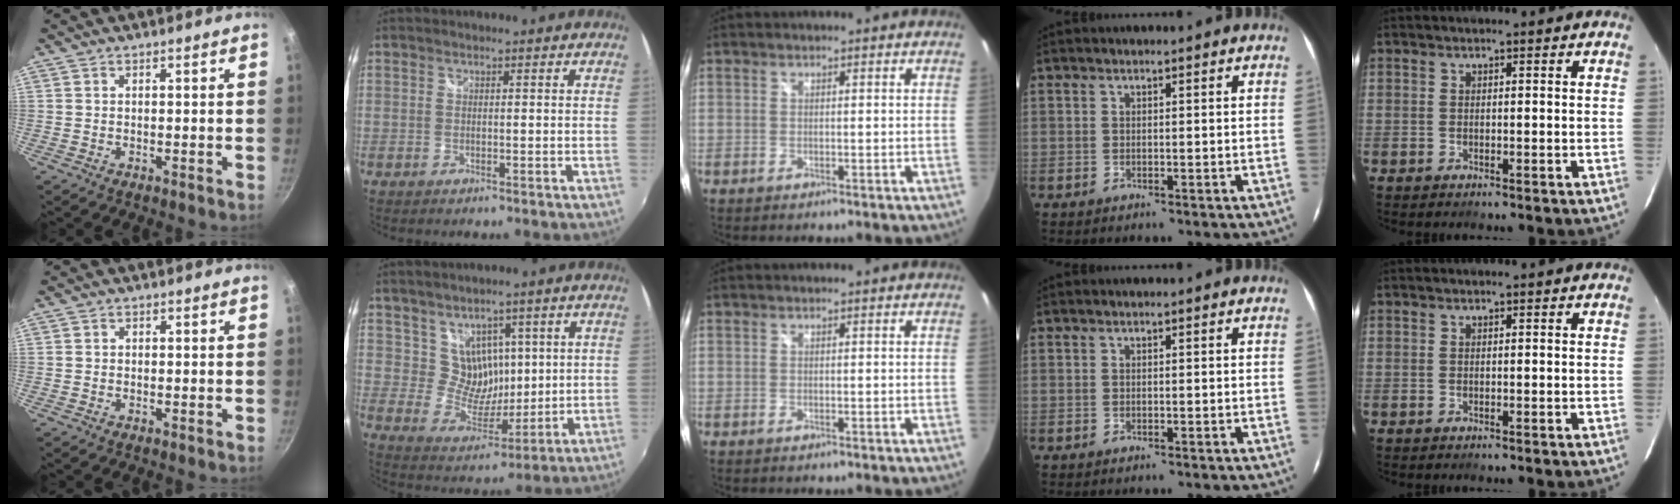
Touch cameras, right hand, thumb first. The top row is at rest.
{"thumb": {"total": 0.6, "force": [-0.1, 0.6, 0.2], "torque": [-0.002, 0.003, -0.003]}, "index": {"total": 7.8, "force": [3.7, 6.4, 2.5], "torque": [-0.037, 0.002, 0.081]}}